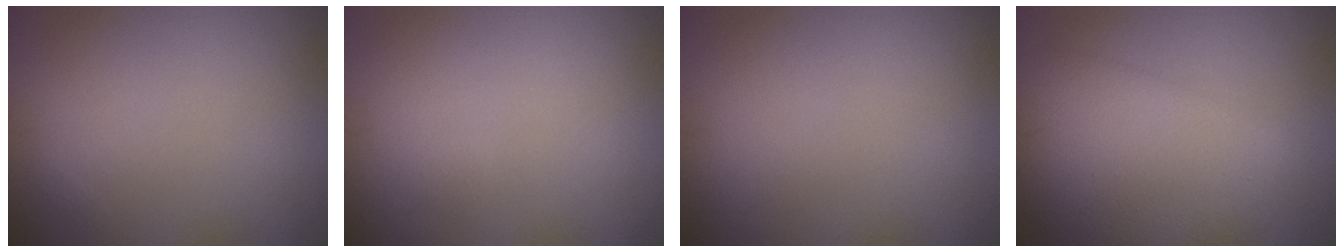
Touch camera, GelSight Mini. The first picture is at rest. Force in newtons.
{"total": 0.5, "press": 0.5, "slide": 0.1}
{"total": 0.0}
{"total": 7.4, "press": 7.4, "slide": 0.3}